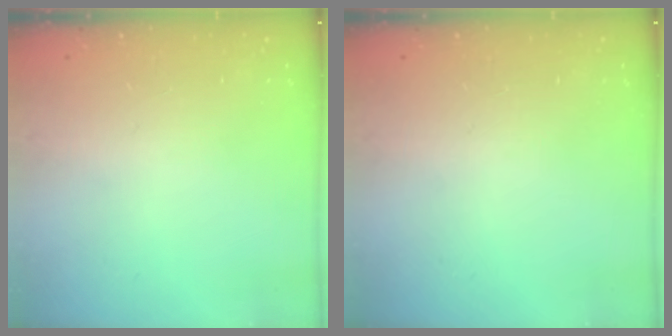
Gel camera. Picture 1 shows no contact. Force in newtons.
{"total": 0.0}